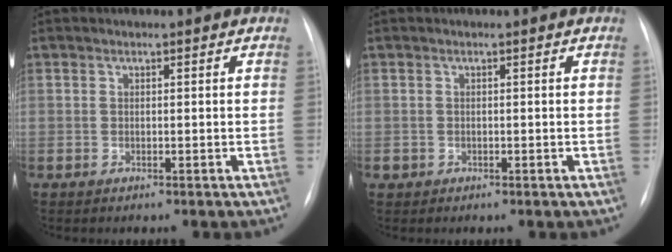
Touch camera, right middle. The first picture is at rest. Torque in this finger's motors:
{"motor_torque": [0.79, -0.91, 0.03, 0.02]}